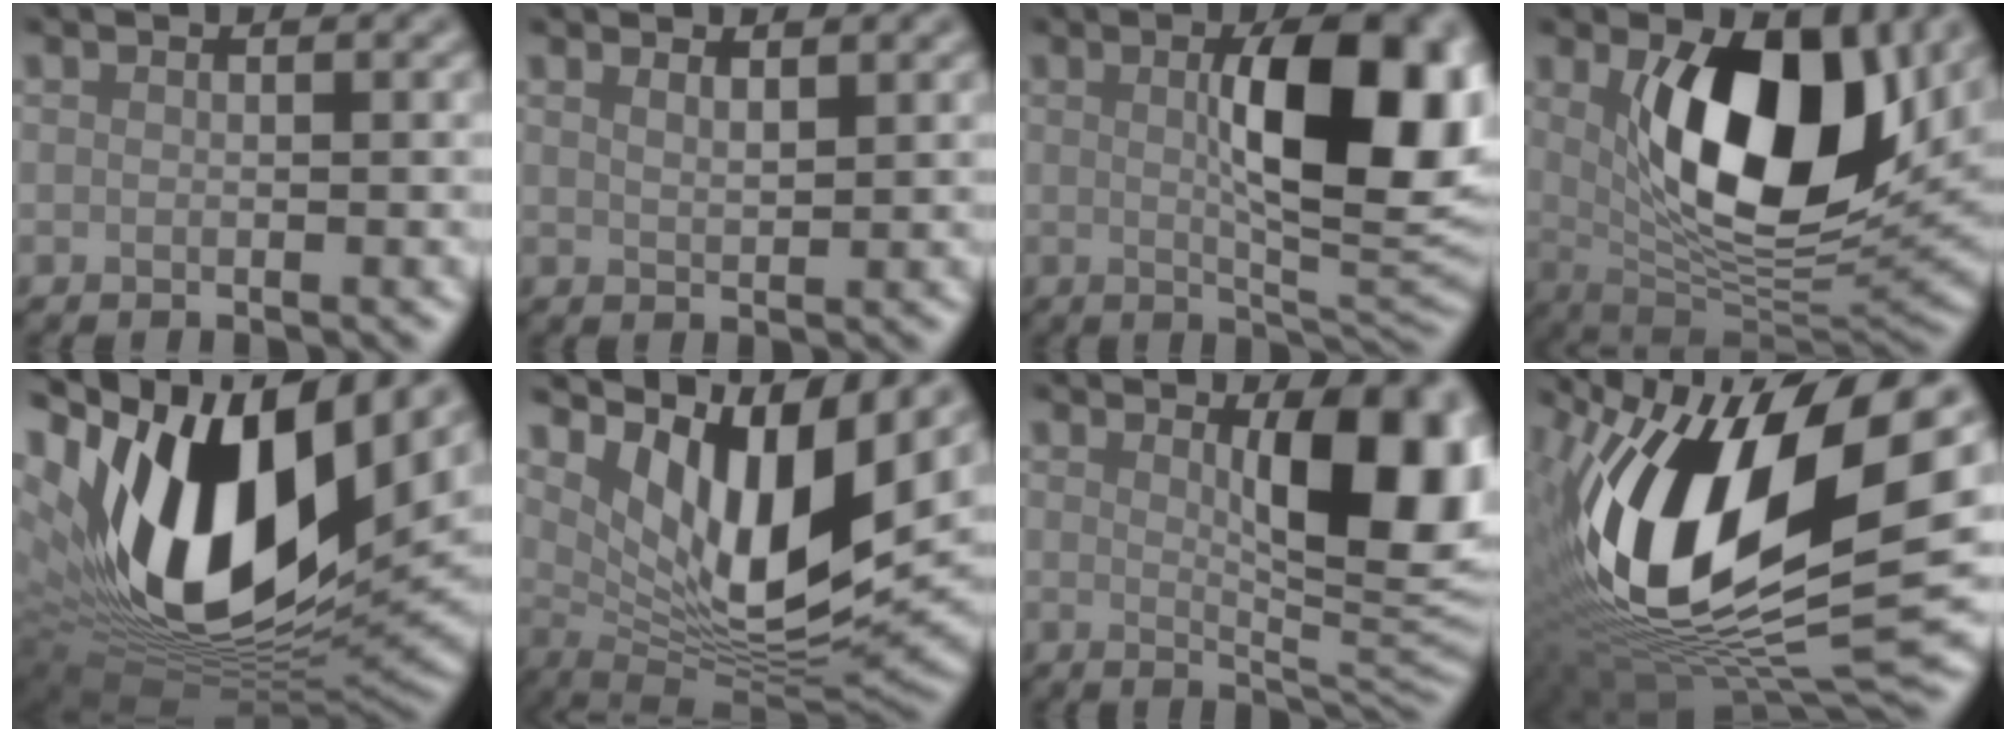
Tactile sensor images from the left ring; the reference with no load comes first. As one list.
[{"total": 1.1, "force": [1.0, 0.1, 0.4], "torque": [-0.009, 0.001, 0.023]}, {"total": 10.8, "force": [1.3, 3.3, 10.2], "torque": [-0.140, 0.005, 0.032]}, {"total": 11.6, "force": [2.6, 5.9, 9.6], "torque": [-0.154, -0.014, 0.051]}, {"total": 16.7, "force": [4.1, 9.4, 13.1], "torque": [-0.267, -0.006, 0.080]}, {"total": 10.9, "force": [4.3, 3.6, 9.4], "torque": [-0.166, -0.015, 0.098]}, {"total": 8.9, "force": [1.9, 2.7, 8.3], "torque": [-0.113, -0.006, 0.042]}, {"total": 17.2, "force": [1.7, 8.2, 15.0], "torque": [-0.299, -0.002, 0.033]}]